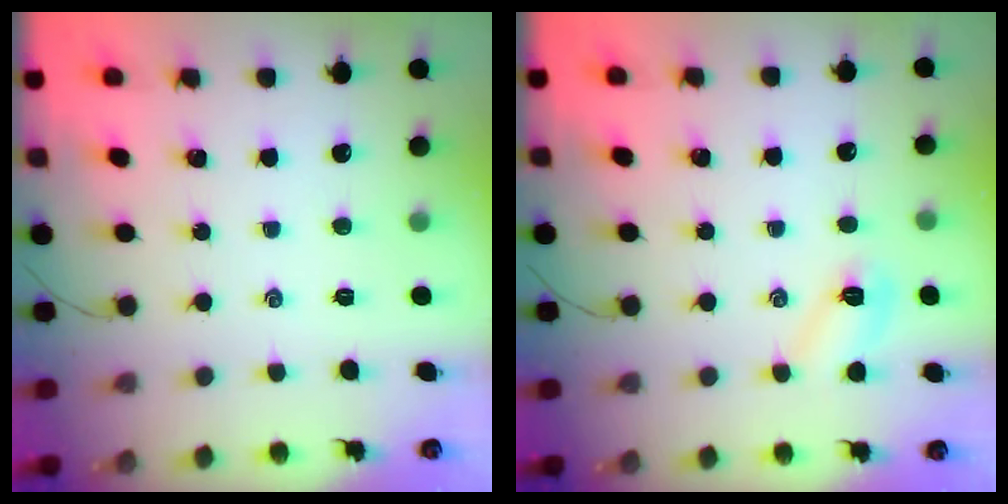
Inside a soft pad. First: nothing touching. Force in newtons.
{"total": 4.8, "press": 4.7, "slide": 1.2}